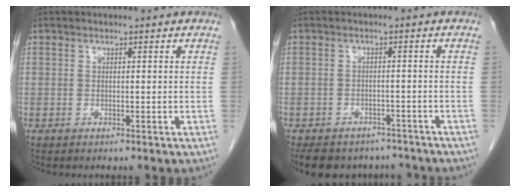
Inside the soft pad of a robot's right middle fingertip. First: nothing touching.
{"total": 11.2, "force": [-9.6, 5.1, 2.9], "torque": [-0.050, 0.003, -0.115]}